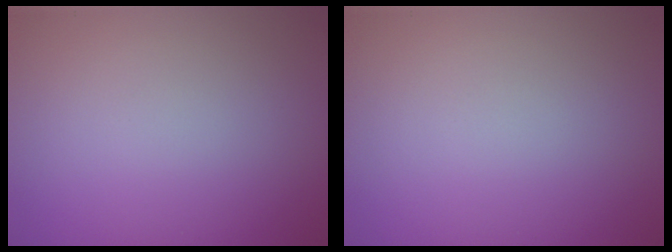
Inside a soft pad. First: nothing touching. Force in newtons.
{"total": 0.0}